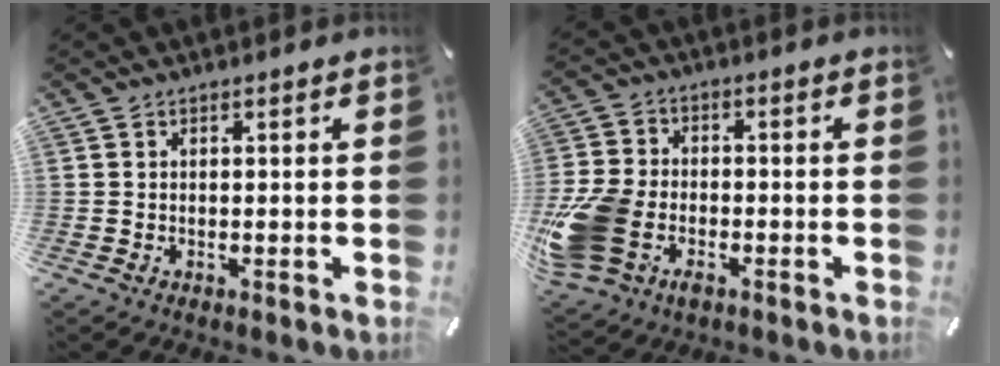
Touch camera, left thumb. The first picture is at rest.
{"total": 12.8, "force": [-4.9, 9.4, 7.2], "torque": [-0.153, 0.034, -0.083]}